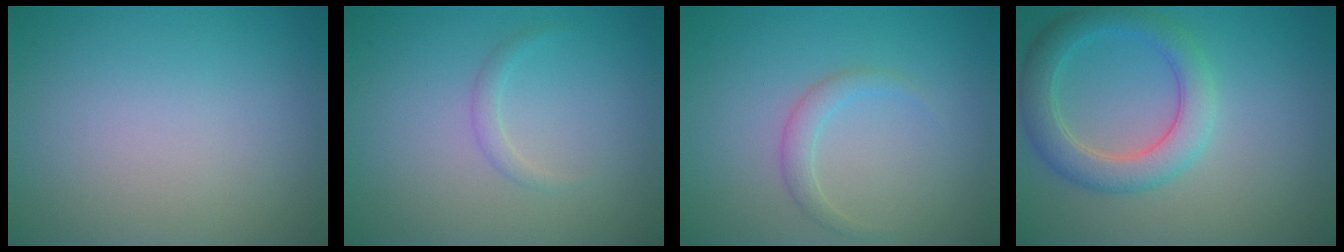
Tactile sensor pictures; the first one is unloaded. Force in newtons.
{"total": 0.9, "press": 0.9, "slide": 0.0}
{"total": 1.5, "press": 1.5, "slide": 0.0}
{"total": 4.3, "press": 4.3, "slide": 0.2}